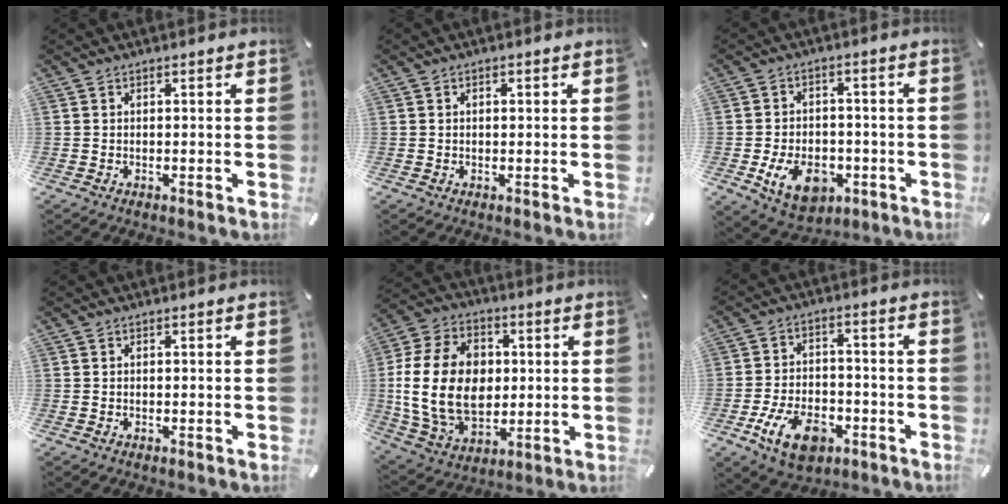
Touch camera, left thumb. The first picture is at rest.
{"total": 1.0, "force": [0.0, 0.6, 0.8], "torque": [-0.016, 0.004, -0.001]}
{"total": 11.1, "force": [-3.9, 7.8, 6.9], "torque": [-0.121, 0.008, -0.070]}
{"total": 0.0}
{"total": 19.9, "force": [0.3, 15.0, 13.0], "torque": [-0.279, 0.003, 0.003]}
{"total": 11.7, "force": [-5.4, 7.2, 7.5], "torque": [-0.145, 0.022, -0.097]}